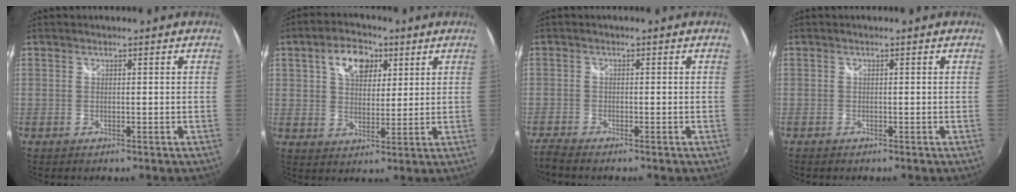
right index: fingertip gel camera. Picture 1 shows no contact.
{"total": 9.1, "force": [4.0, 5.8, 5.8], "torque": [-0.097, 0.023, 0.066]}
{"total": 3.0, "force": [-2.8, 0.1, 0.9], "torque": [-0.035, -0.013, -0.055]}
{"total": 0.7, "force": [-0.7, 0.3, 0.1], "torque": [-0.004, -0.004, -0.013]}